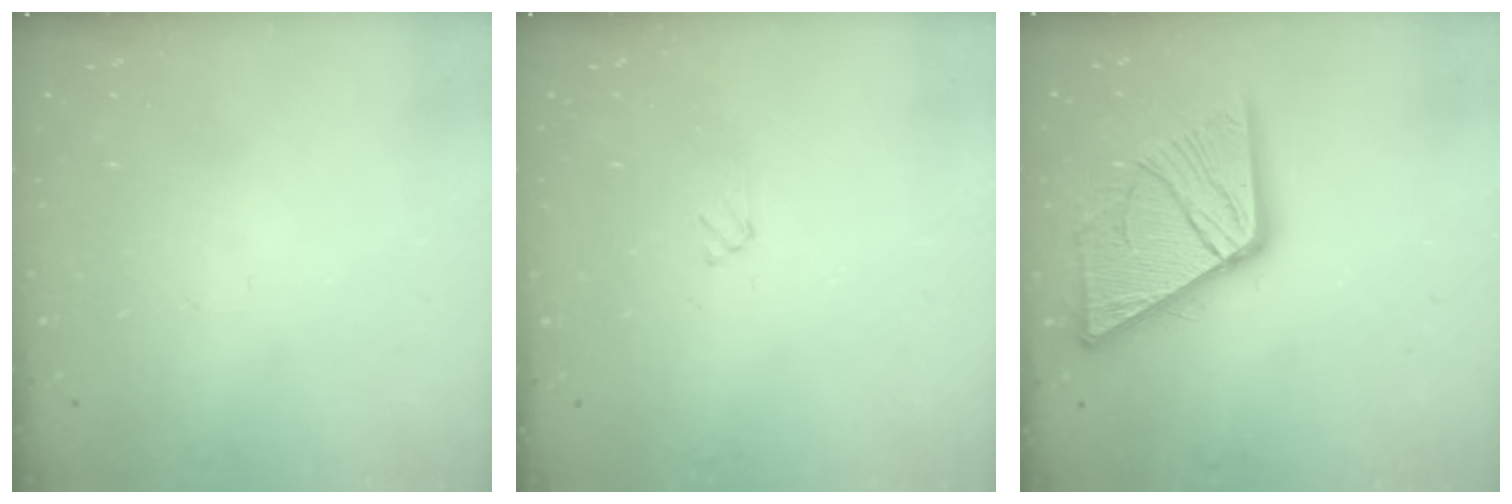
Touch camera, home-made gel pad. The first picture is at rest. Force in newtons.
{"total": 1.8, "press": 1.8, "slide": 0.3}
{"total": 15.7, "press": 15.6, "slide": 1.7}